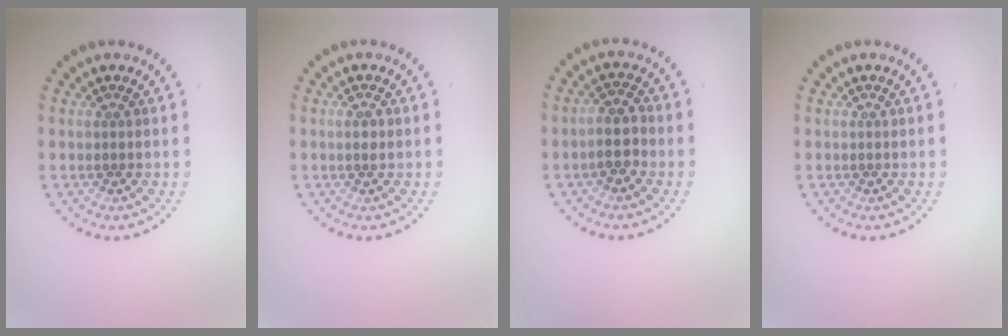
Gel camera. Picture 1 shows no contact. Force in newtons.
{"total": 0.5, "press": 0.5, "slide": 0.2}
{"total": 2.5, "press": 2.2, "slide": 1.1}
{"total": 0.0}